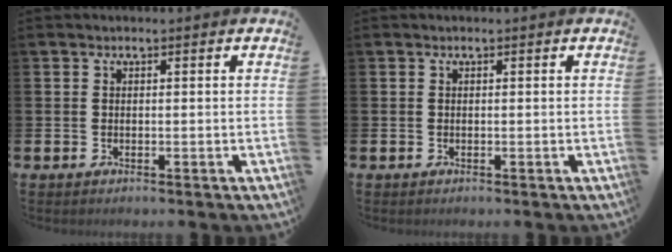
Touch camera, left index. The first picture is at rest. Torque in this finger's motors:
{"motor_torque": [0.01, 0.01, 0.00, 0.00]}